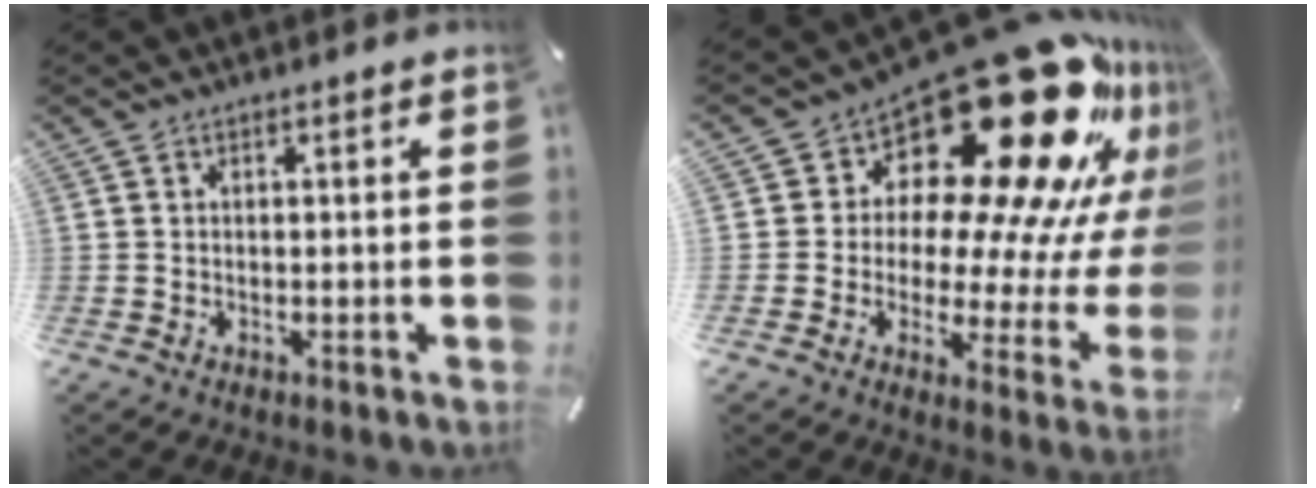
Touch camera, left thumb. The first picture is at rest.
{"total": 29.7, "force": [16.1, 14.8, 20.1], "torque": [-0.268, -0.158, 0.291]}